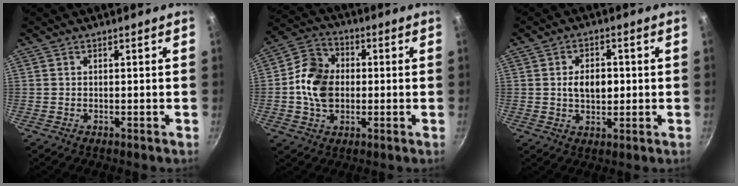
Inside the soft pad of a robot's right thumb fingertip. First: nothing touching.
{"total": 11.3, "force": [-0.2, 8.7, 7.3], "torque": [-0.114, 0.015, -0.020]}
{"total": 6.4, "force": [0.3, 4.1, 4.9], "torque": [-0.061, 0.004, 0.001]}